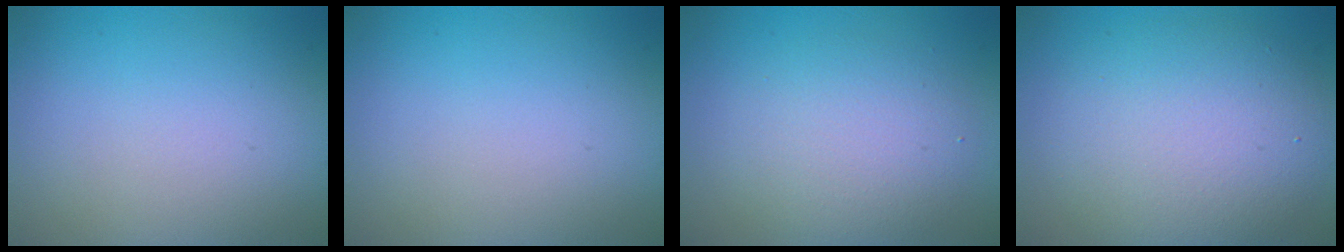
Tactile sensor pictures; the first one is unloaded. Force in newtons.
{"total": 0.0}
{"total": 4.0, "press": 4.0, "slide": 0.2}
{"total": 7.3, "press": 7.3, "slide": 0.3}